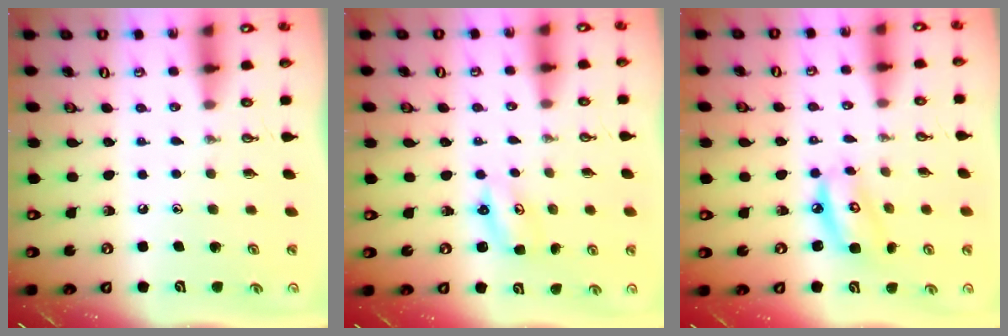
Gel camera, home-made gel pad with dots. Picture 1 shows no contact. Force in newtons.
{"total": 3.2, "press": 3.2, "slide": 0.3}
{"total": 7.8, "press": 7.8, "slide": 0.8}